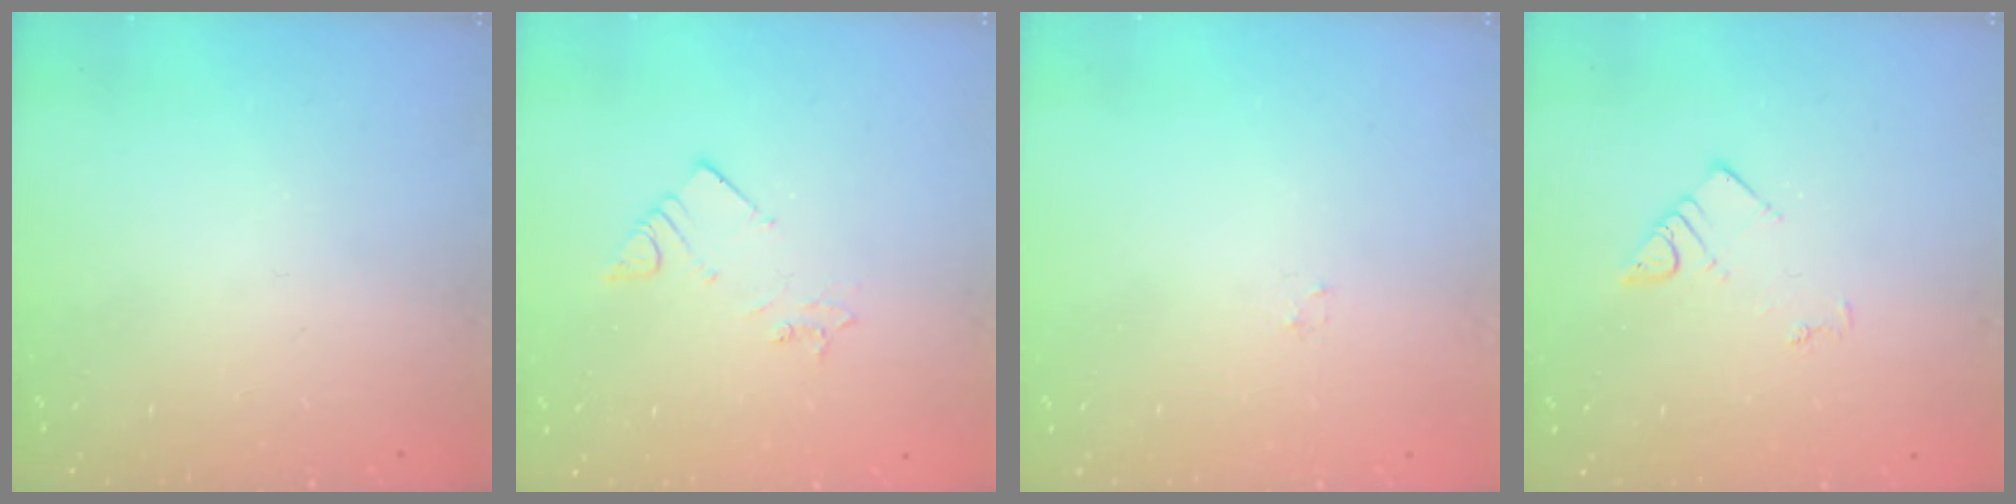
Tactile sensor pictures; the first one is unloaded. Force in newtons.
{"total": 2.8, "press": 2.7, "slide": 0.5}
{"total": 0.8, "press": 0.8, "slide": 0.2}
{"total": 3.7, "press": 3.6, "slide": 0.4}